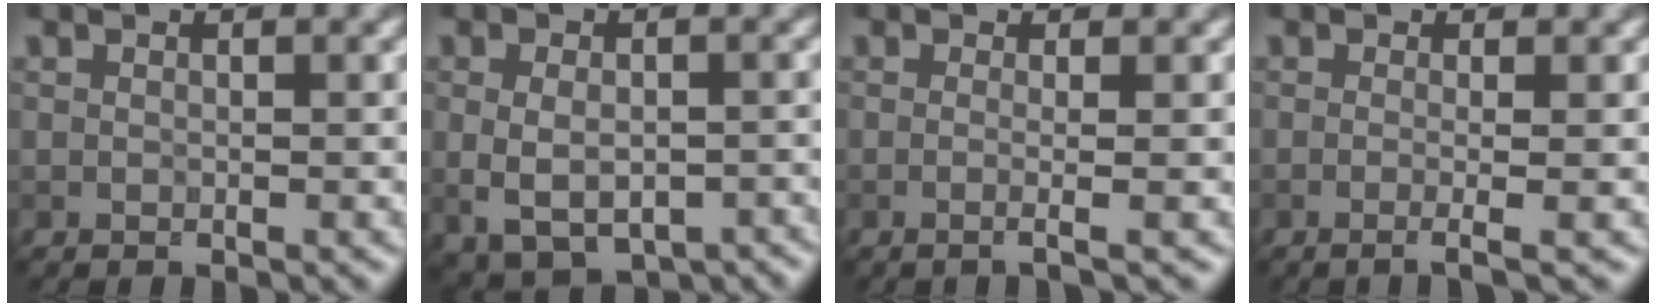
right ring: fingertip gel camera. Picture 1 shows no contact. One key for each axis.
{"total": 6.0, "fx": -1.7, "fy": 3.9, "fz": 4.2, "tx": -0.073, "ty": -0.019, "tz": -0.014}
{"total": 2.6, "fx": 0.2, "fy": 1.2, "fz": 2.3, "tx": -0.017, "ty": -0.003, "tz": -0.026}
{"total": 2.8, "fx": 0.0, "fy": 1.2, "fz": 2.5, "tx": -0.021, "ty": 0.001, "tz": -0.020}